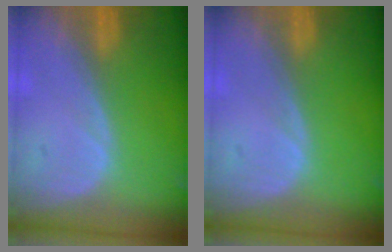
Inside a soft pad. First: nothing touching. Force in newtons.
{"total": 0.0}